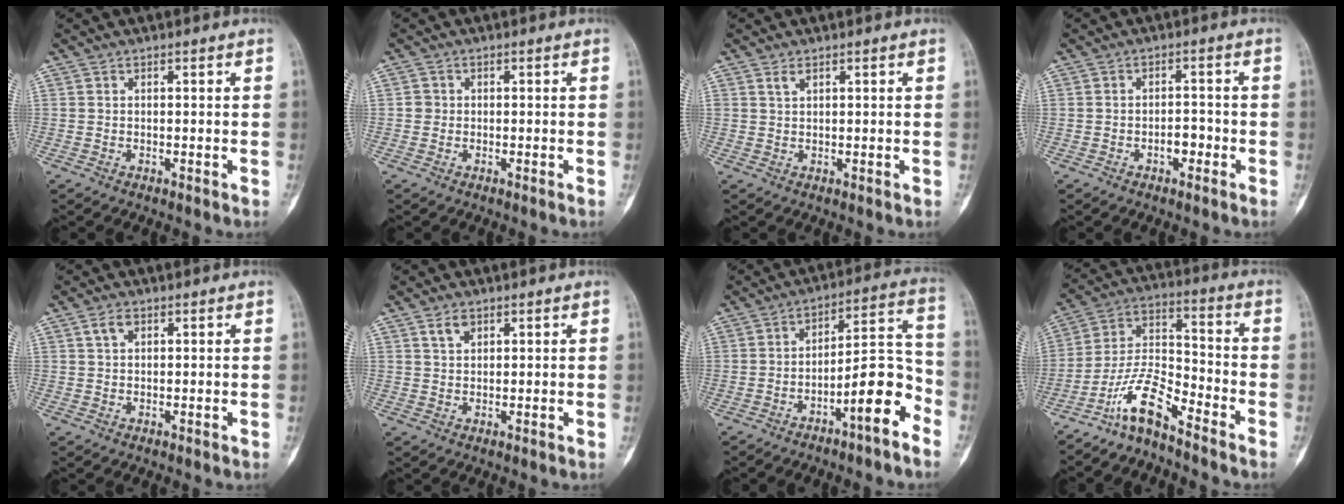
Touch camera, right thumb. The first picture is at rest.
{"total": 1.1, "force": [-0.2, 1.1, 0.3], "torque": [0.001, 0.004, -0.006]}
{"total": 1.3, "force": [0.8, 0.6, 0.8], "torque": [-0.013, 0.000, 0.018]}
{"total": 2.8, "force": [-1.2, 1.6, 2.0], "torque": [-0.020, 0.013, -0.019]}
{"total": 2.3, "force": [1.0, 1.4, 1.5], "torque": [-0.026, 0.003, 0.020]}
{"total": 2.6, "force": [1.5, 1.6, 1.4], "torque": [-0.022, -0.005, 0.030]}
{"total": 11.4, "force": [-6.4, 2.5, 9.1], "torque": [-0.138, 0.069, -0.099]}
{"total": 9.8, "force": [-7.6, 2.2, 5.8], "torque": [-0.122, 0.078, -0.151]}